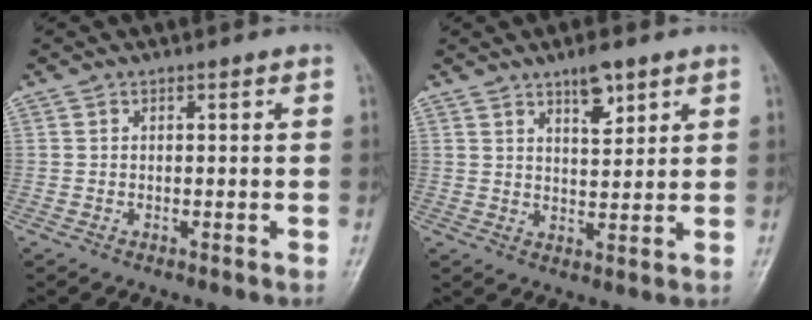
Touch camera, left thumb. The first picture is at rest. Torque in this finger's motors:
{"motor_torque": [0.57, 0.74, -0.16, -0.04, 0.02]}